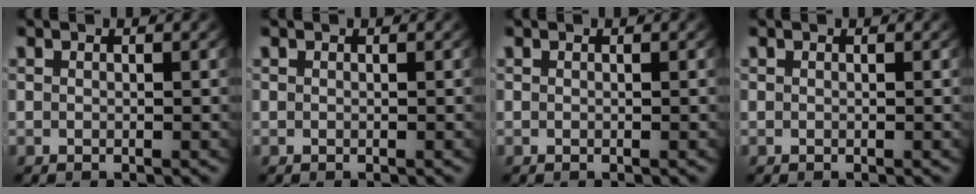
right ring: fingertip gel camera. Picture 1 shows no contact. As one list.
[{"total": 0.0}, {"total": 0.0}, {"total": 0.0}]